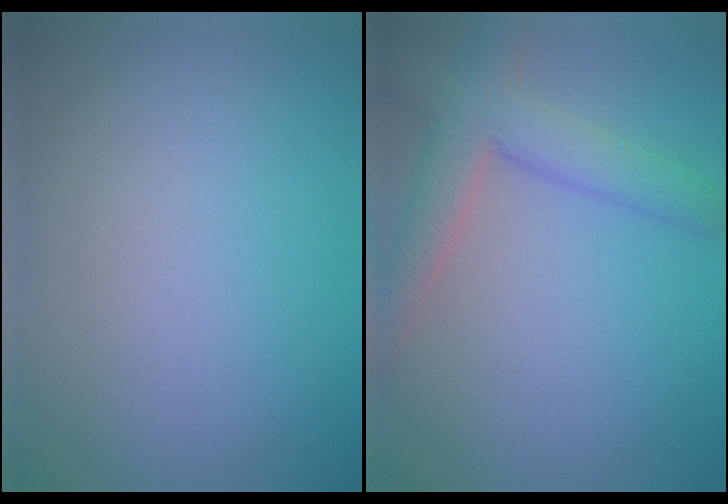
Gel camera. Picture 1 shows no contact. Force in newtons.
{"total": 5.1, "press": 5.1, "slide": 0.2}